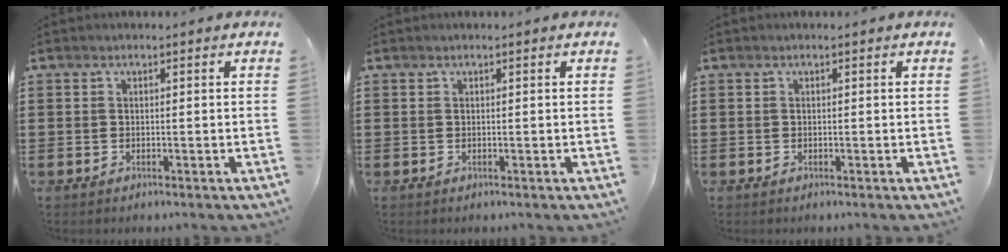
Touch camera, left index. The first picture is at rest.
{"total": 0.0}
{"total": 0.0}